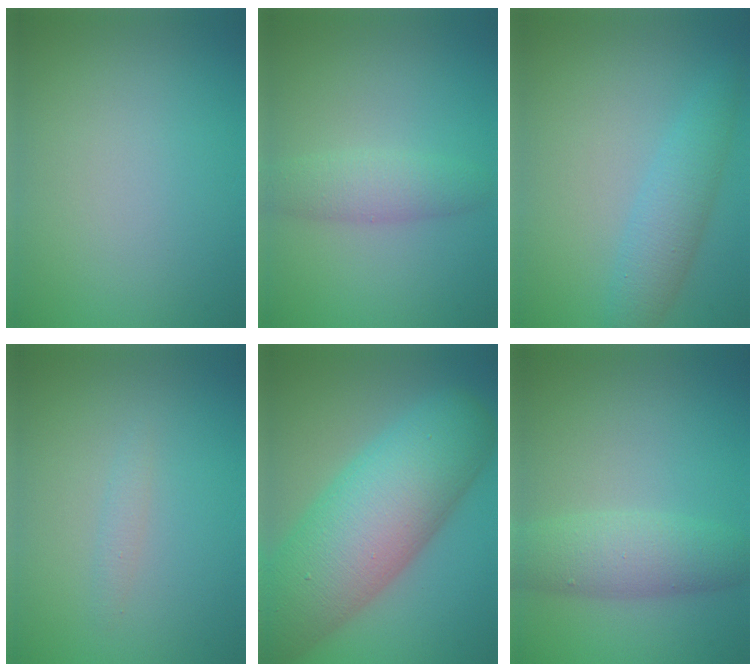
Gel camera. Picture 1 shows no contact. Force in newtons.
{"total": 2.7, "press": 2.7, "slide": 0.1}
{"total": 3.2, "press": 3.2, "slide": 0.1}
{"total": 0.9, "press": 0.9, "slide": 0.0}
{"total": 13.2, "press": 13.2, "slide": 0.4}
{"total": 4.3, "press": 4.3, "slide": 0.1}